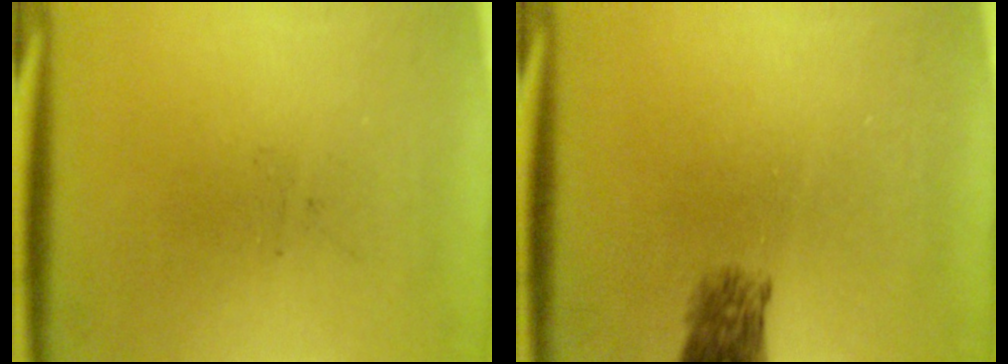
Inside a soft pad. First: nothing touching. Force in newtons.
{"total": 3.3}